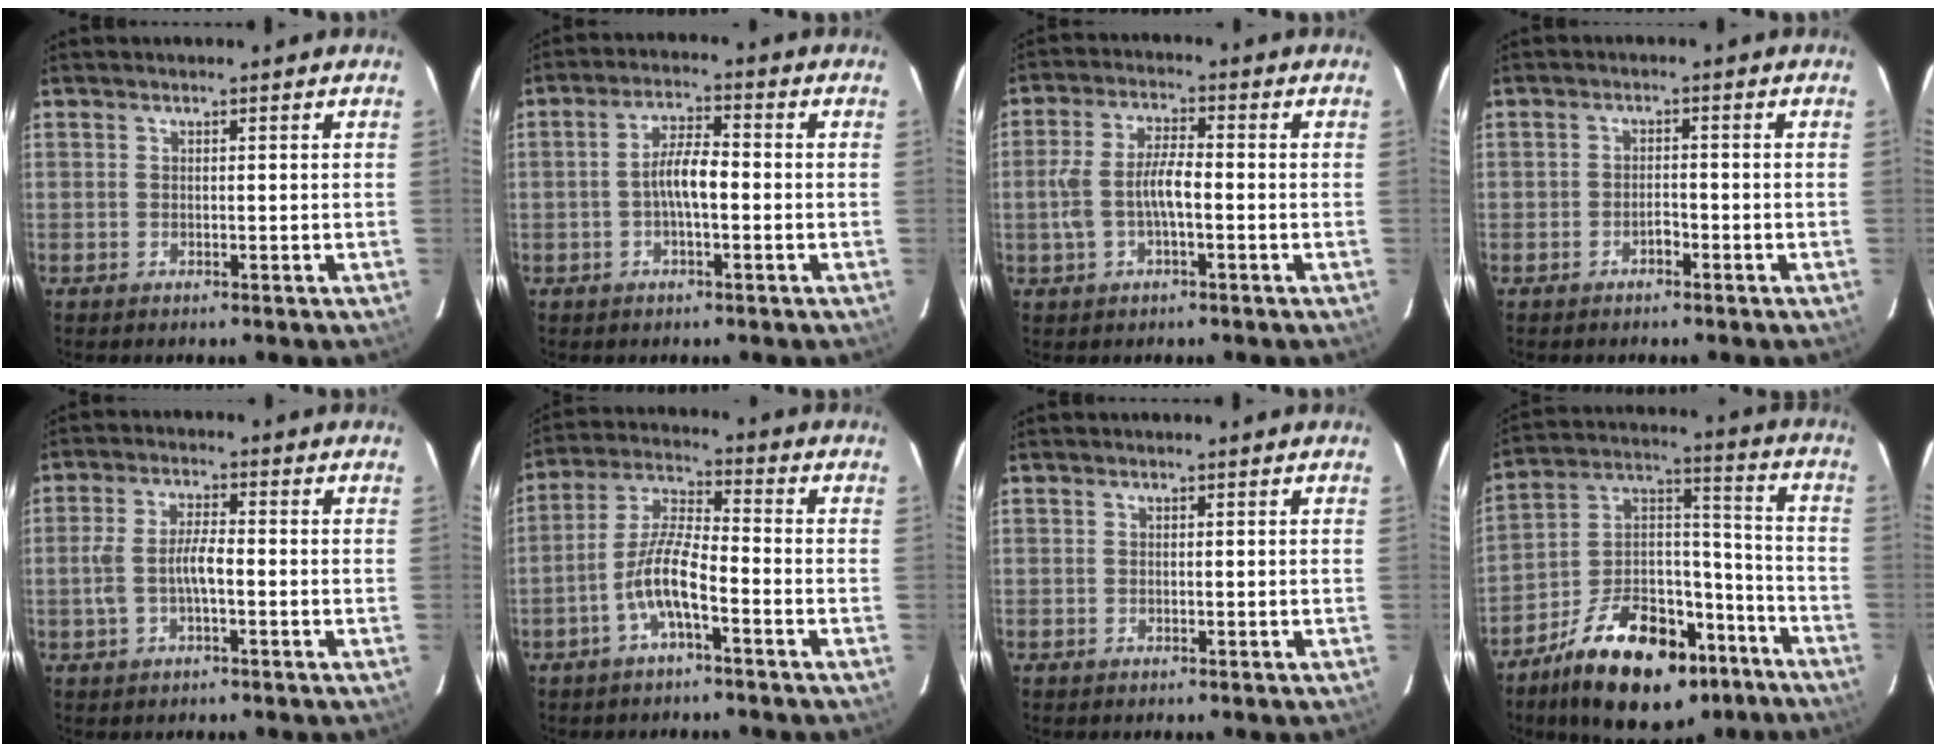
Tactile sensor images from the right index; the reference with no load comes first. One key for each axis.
{"total": 5.4, "fx": -1.2, "fy": 1.5, "fz": 5.0, "tx": -0.095, "ty": 0.011, "tz": -0.021}
{"total": 7.0, "fx": -1.6, "fy": 2.4, "fz": 6.4, "tx": -0.133, "ty": 0.009, "tz": -0.025}
{"total": 1.7, "fx": -1.3, "fy": 0.8, "fz": 0.7, "tx": -0.014, "ty": 0.006, "tz": -0.021}
{"total": 5.7, "fx": -1.4, "fy": 1.8, "fz": 5.2, "tx": -0.109, "ty": 0.007, "tz": -0.024}
{"total": 7.9, "fx": -3.8, "fy": 1.6, "fz": 6.7, "tx": -0.146, "ty": 0.009, "tz": -0.074}
{"total": 0.0}
{"total": 24.2, "fx": -16.1, "fy": 11.6, "fz": 13.9, "tx": -0.238, "ty": 0.043, "tz": -0.240}